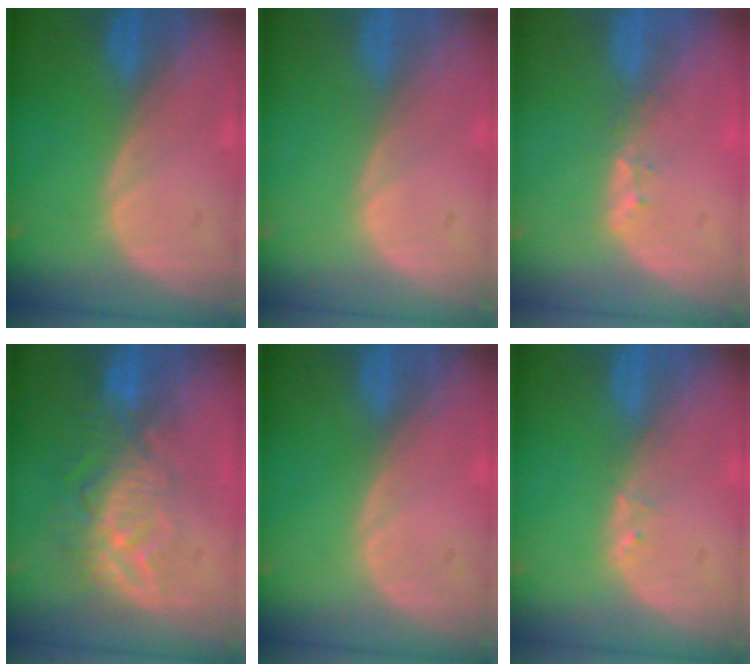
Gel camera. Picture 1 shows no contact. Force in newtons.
{"total": 0.0}
{"total": 1.7, "press": 1.5, "slide": 0.9}
{"total": 9.4, "press": 8.2, "slide": 4.6}
{"total": 0.0}
{"total": 1.0, "press": 1.0, "slide": 0.2}